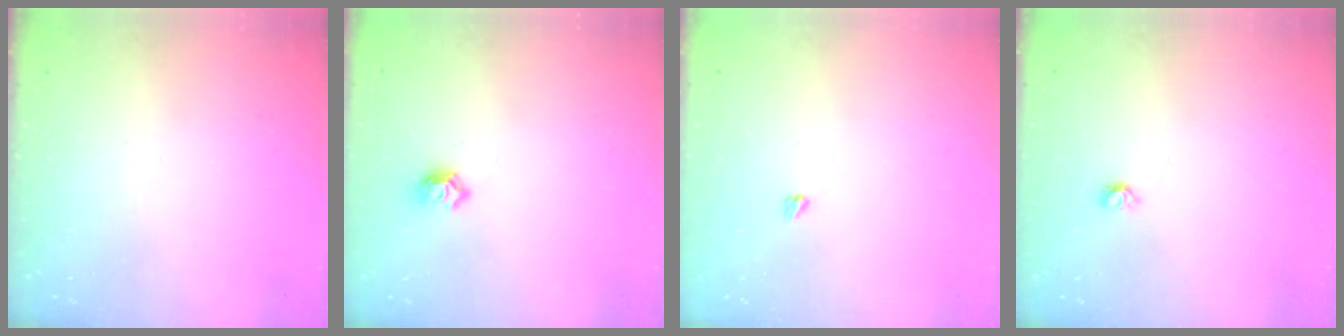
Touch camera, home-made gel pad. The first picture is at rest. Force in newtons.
{"total": 5.6, "press": 5.5, "slide": 0.9}
{"total": 2.4, "press": 2.4, "slide": 0.4}
{"total": 3.6, "press": 3.6, "slide": 0.7}